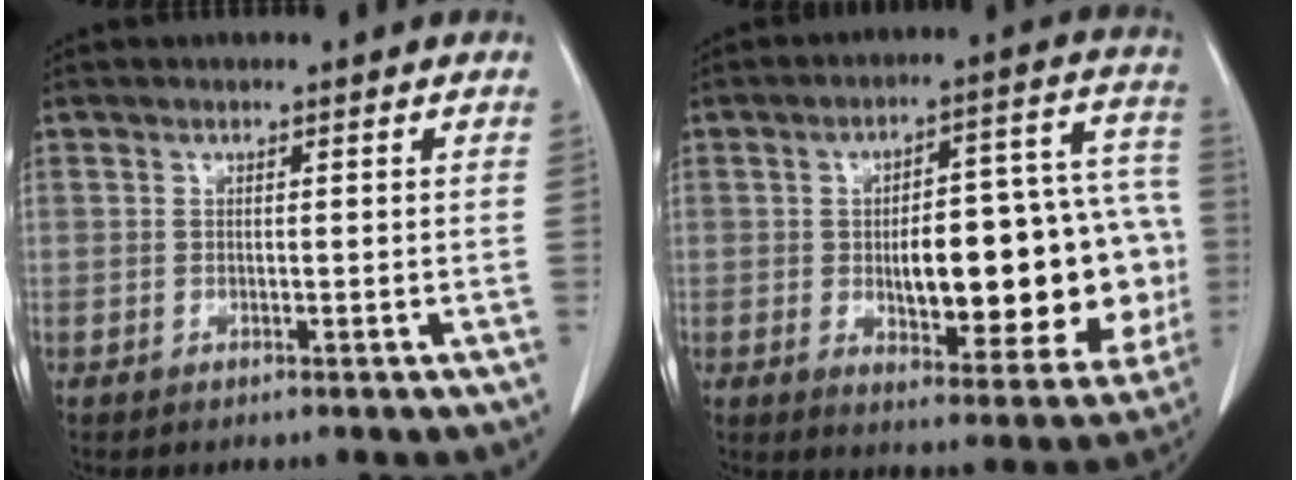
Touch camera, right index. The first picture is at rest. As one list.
[{"total": 22.3, "force": [-2.6, 7.9, 20.7], "torque": [-0.215, 0.040, -0.011]}]